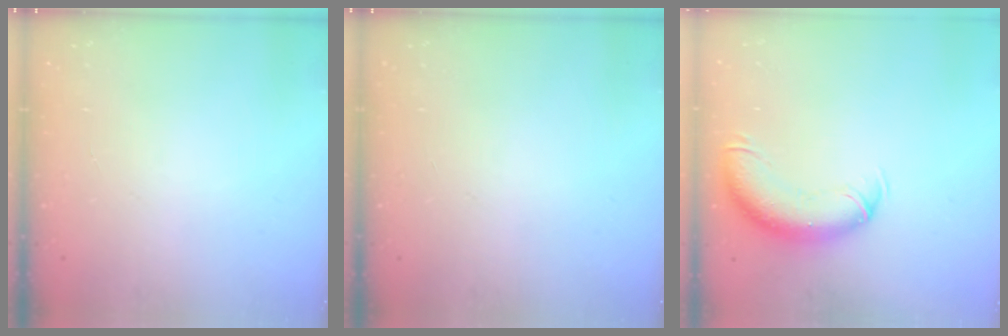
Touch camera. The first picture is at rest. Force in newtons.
{"total": 0.0}
{"total": 12.5, "press": 12.2, "slide": 3.0}